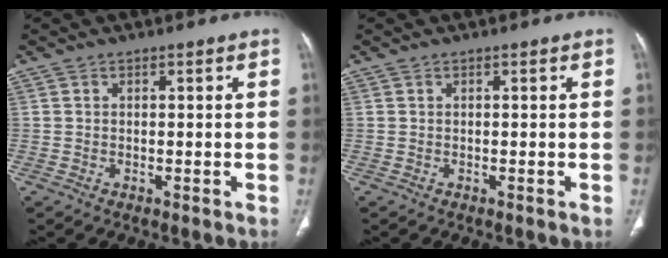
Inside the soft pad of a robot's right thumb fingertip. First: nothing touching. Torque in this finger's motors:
{"motor_torque": [0.06, 0.07, -0.01, -0.01, 0.00]}